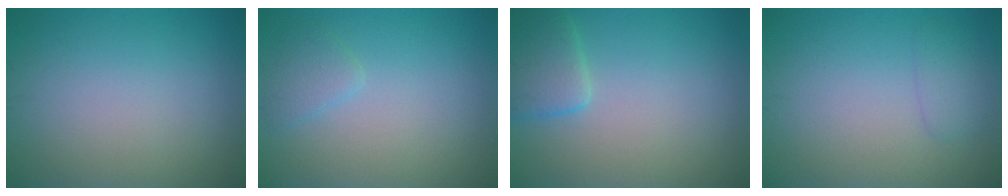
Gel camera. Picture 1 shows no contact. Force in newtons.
{"total": 1.5, "press": 1.5, "slide": 0.1}
{"total": 3.1, "press": 3.1, "slide": 0.3}
{"total": 1.4, "press": 1.4, "slide": 0.1}